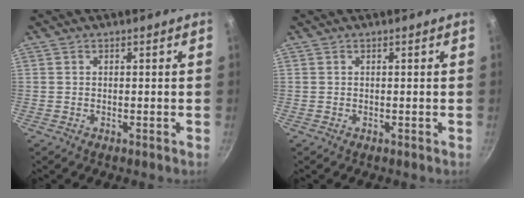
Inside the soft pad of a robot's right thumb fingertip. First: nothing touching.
{"total": 0.0}